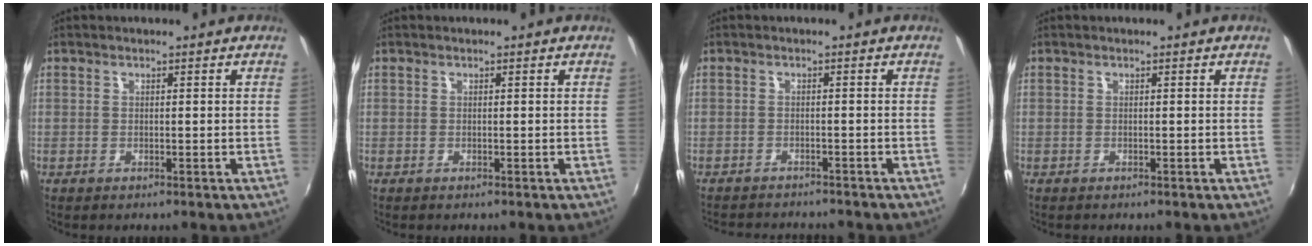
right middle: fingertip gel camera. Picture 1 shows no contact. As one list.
[{"total": 0.0}, {"total": 6.8, "force": [-6.4, 1.2, 1.9], "torque": [-0.051, -0.012, -0.094]}, {"total": 0.0}]